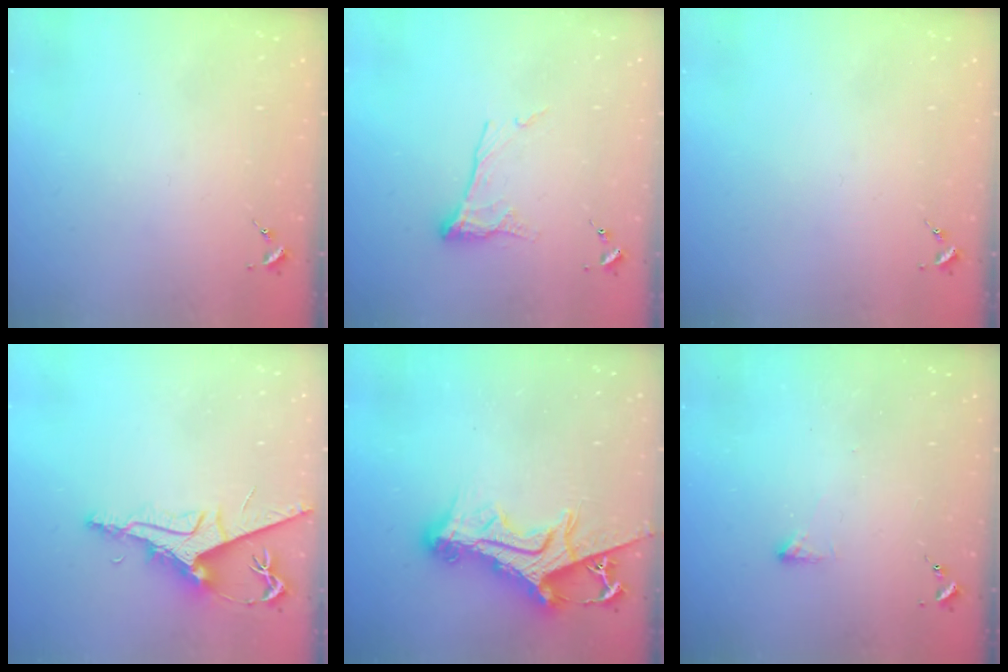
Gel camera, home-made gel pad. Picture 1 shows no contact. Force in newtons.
{"total": 10.0, "press": 10.0, "slide": 0.7}
{"total": 0.0}
{"total": 9.2, "press": 9.1, "slide": 0.8}
{"total": 15.5, "press": 15.4, "slide": 1.6}
{"total": 2.5, "press": 2.4, "slide": 0.5}